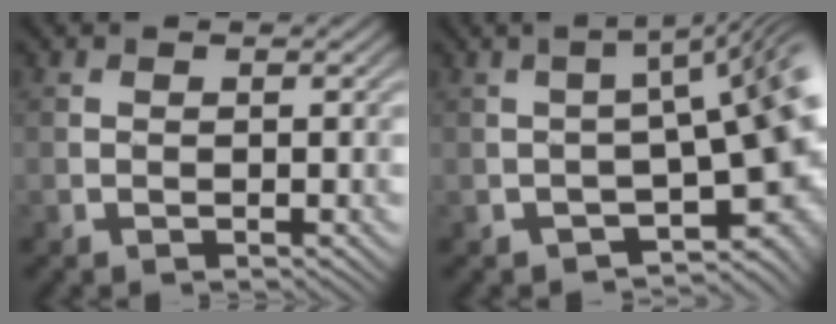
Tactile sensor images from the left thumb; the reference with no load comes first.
{"total": 11.5, "force": [-3.0, 4.8, 10.0], "torque": [-0.130, -0.012, -0.042]}